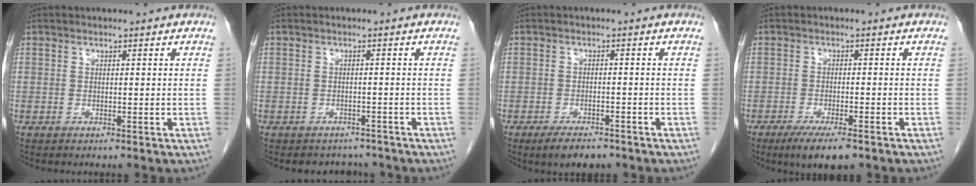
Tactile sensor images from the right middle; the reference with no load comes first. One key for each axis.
{"total": 3.4, "fx": -3.0, "fy": 1.5, "fz": -0.1, "tx": -0.004, "ty": 0.005, "tz": -0.041}
{"total": 4.4, "fx": -3.3, "fy": 1.5, "fz": 2.4, "tx": -0.045, "ty": -0.006, "tz": -0.047}
{"total": 6.6, "fx": -4.5, "fy": 1.2, "fz": 4.7, "tx": -0.077, "ty": -0.016, "tz": -0.068}